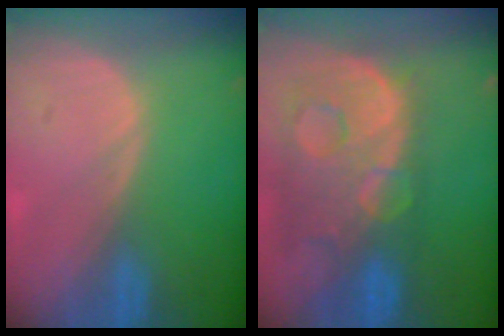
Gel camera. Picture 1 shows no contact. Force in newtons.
{"total": 13.7, "press": 11.1, "slide": 8.0}